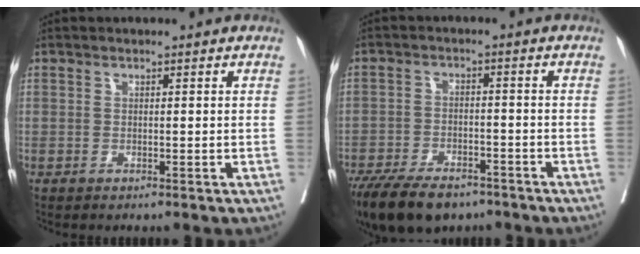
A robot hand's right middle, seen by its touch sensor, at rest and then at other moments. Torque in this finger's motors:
{"motor_torque": [0.48, -0.78, 0.22, 0.11]}